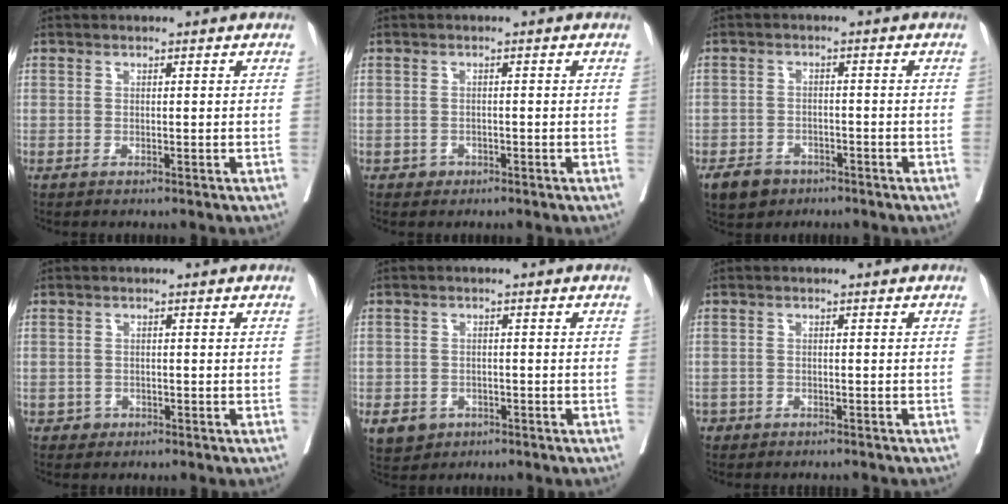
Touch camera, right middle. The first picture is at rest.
{"total": 1.2, "force": [-0.7, 1.0, 0.1], "torque": [0.002, 0.004, -0.010]}
{"total": 4.6, "force": [-3.1, 3.1, 1.4], "torque": [-0.028, 0.004, -0.046]}
{"total": 1.2, "force": [-0.7, 1.0, 0.0], "torque": [0.003, 0.005, -0.013]}
{"total": 7.3, "force": [-3.6, 6.0, 2.1], "torque": [-0.049, 0.002, -0.048]}
{"total": 3.7, "force": [-3.2, 1.8, 0.5], "torque": [-0.009, 0.003, -0.042]}